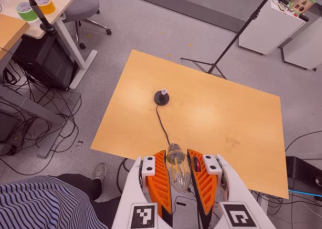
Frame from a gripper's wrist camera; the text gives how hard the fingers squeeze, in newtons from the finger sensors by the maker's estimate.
{"total": 22.9, "left": 24.7, "right": 21.1}